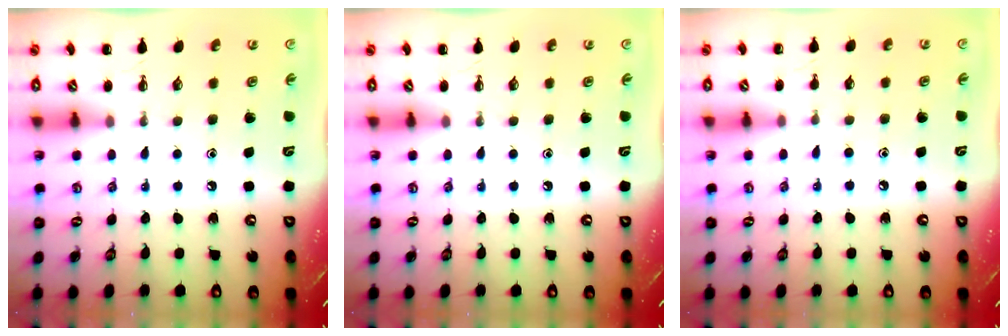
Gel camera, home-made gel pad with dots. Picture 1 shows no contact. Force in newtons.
{"total": 0.0}
{"total": 4.6, "press": 4.3, "slide": 1.6}